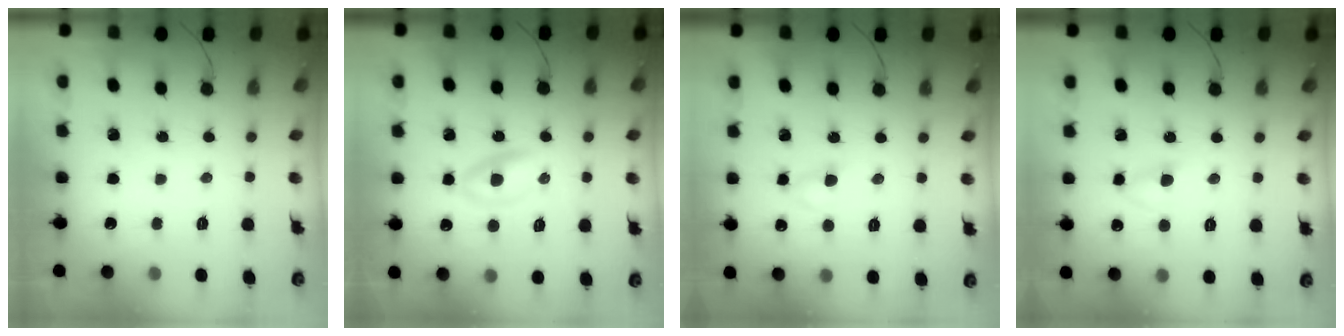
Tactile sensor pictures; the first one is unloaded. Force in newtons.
{"total": 2.9, "press": 2.6, "slide": 1.3}
{"total": 3.0, "press": 2.8, "slide": 0.9}
{"total": 3.5, "press": 3.3, "slide": 1.3}